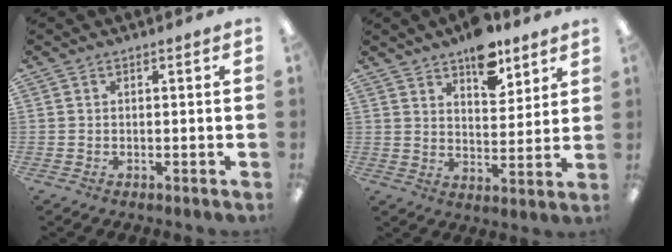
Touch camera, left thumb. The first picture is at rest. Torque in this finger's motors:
{"motor_torque": [1.95, 1.28, 1.19, -1.24, 0.14]}